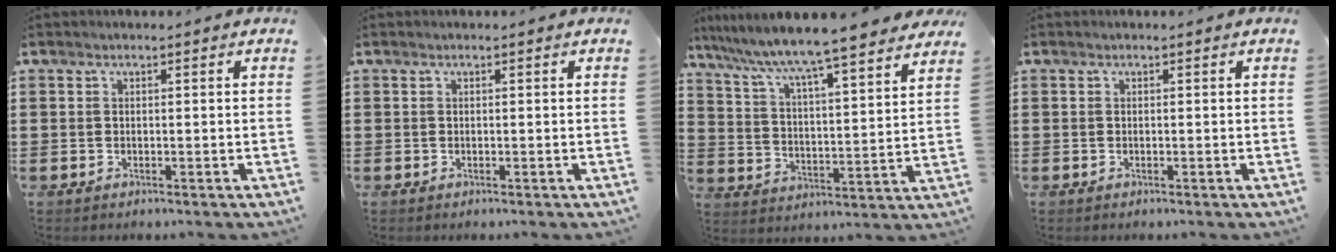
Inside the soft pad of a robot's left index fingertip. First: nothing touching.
{"total": 0.0}
{"total": 6.4, "force": [6.0, -0.6, 2.4], "torque": [-0.075, -0.051, 0.094]}
{"total": 0.0}